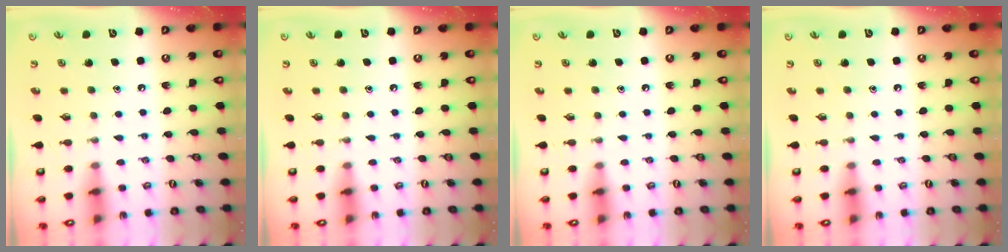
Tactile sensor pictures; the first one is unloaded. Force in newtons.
{"total": 0.0}
{"total": 0.0}
{"total": 0.0}